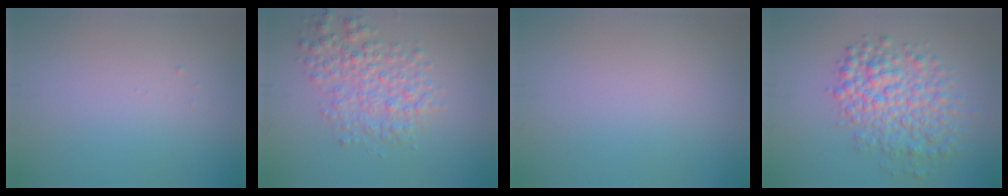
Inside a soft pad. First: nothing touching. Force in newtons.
{"total": 4.2, "press": 4.2, "slide": 0.1}
{"total": 0.0}
{"total": 5.9, "press": 5.9, "slide": 0.2}